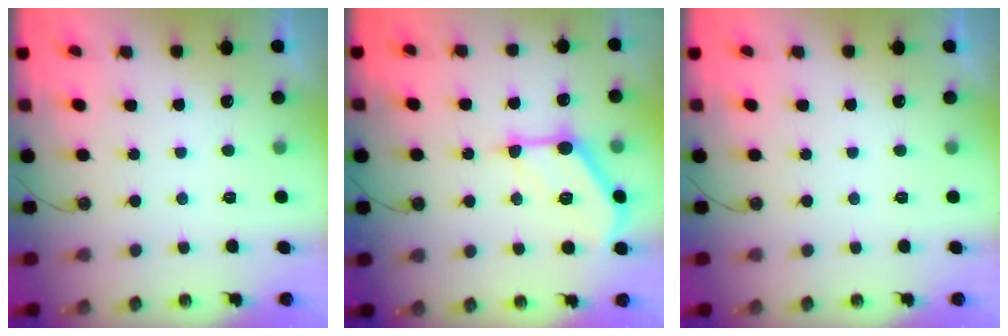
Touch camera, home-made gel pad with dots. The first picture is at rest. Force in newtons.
{"total": 14.1, "press": 14.1, "slide": 0.6}
{"total": 0.0}